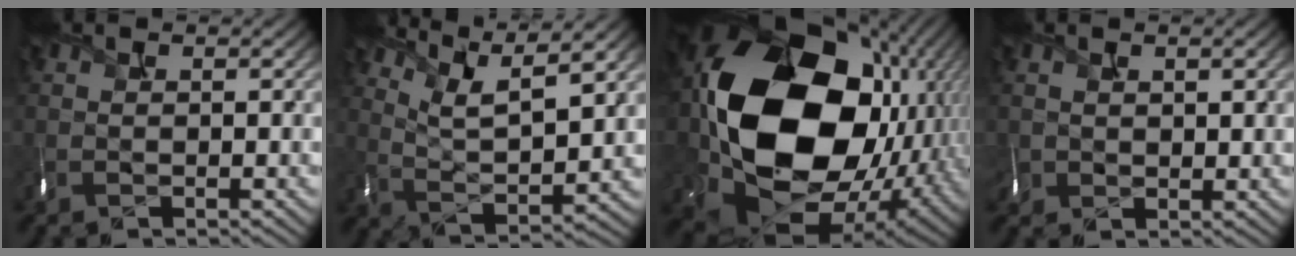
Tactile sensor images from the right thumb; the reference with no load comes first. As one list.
[{"total": 10.2, "force": [7.4, 2.6, 6.4], "torque": [-0.142, -0.004, 0.121]}, {"total": 21.3, "force": [1.7, 16.2, 13.7], "torque": [-0.335, -0.058, 0.068]}, {"total": 3.1, "force": [1.2, 2.0, 1.9], "torque": [-0.057, 0.001, 0.030]}]